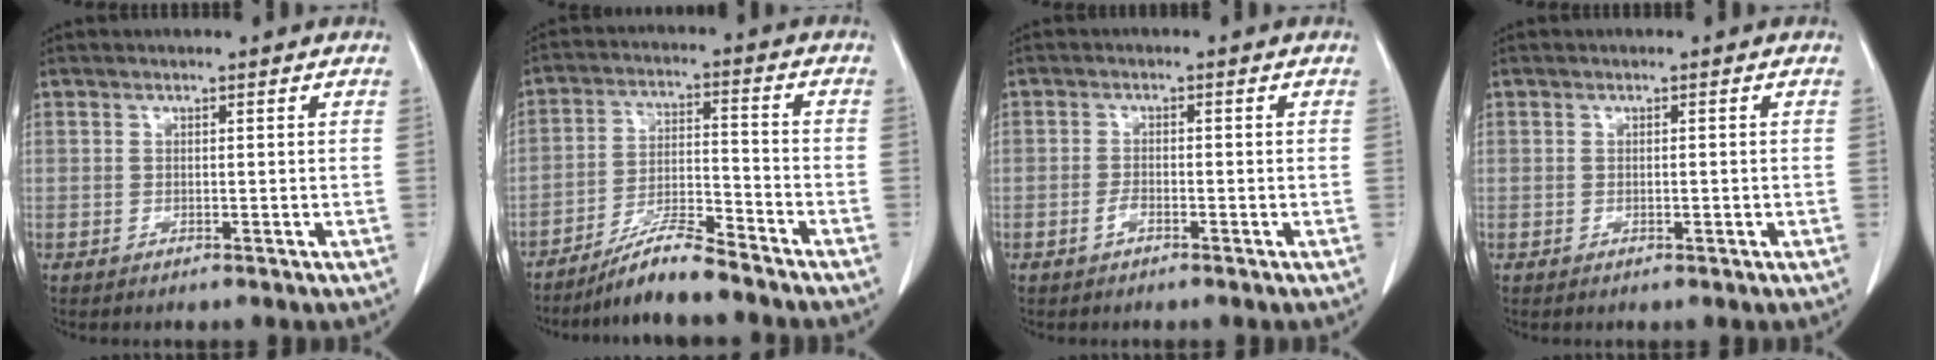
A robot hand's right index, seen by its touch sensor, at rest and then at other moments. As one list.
[{"total": 8.2, "force": [-7.1, 0.5, 4.2], "torque": [-0.081, -0.004, -0.129]}, {"total": 1.5, "force": [-0.9, 0.5, 1.1], "torque": [-0.020, 0.002, -0.018]}, {"total": 0.5, "force": [-0.1, 0.2, 0.5], "torque": [-0.009, 0.000, 0.002]}]